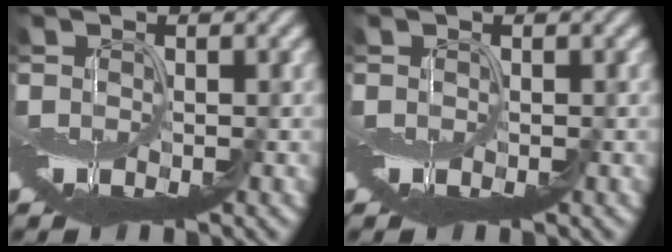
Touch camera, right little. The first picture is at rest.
{"total": 0.0}